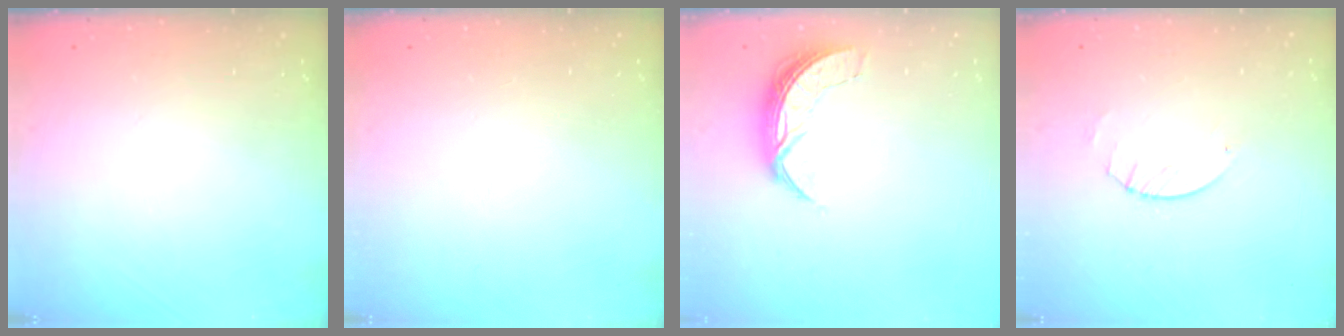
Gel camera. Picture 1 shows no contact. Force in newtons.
{"total": 0.0}
{"total": 7.4, "press": 7.3, "slide": 0.5}
{"total": 2.6, "press": 2.5, "slide": 0.4}